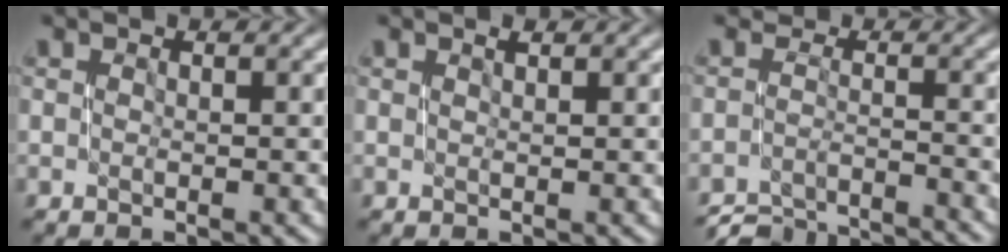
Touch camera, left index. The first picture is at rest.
{"total": 0.6, "force": [0.5, 0.1, 0.4], "torque": [-0.005, 0.003, 0.007]}
{"total": 6.5, "force": [-6.4, 1.0, 0.9], "torque": [-0.006, -0.009, -0.094]}